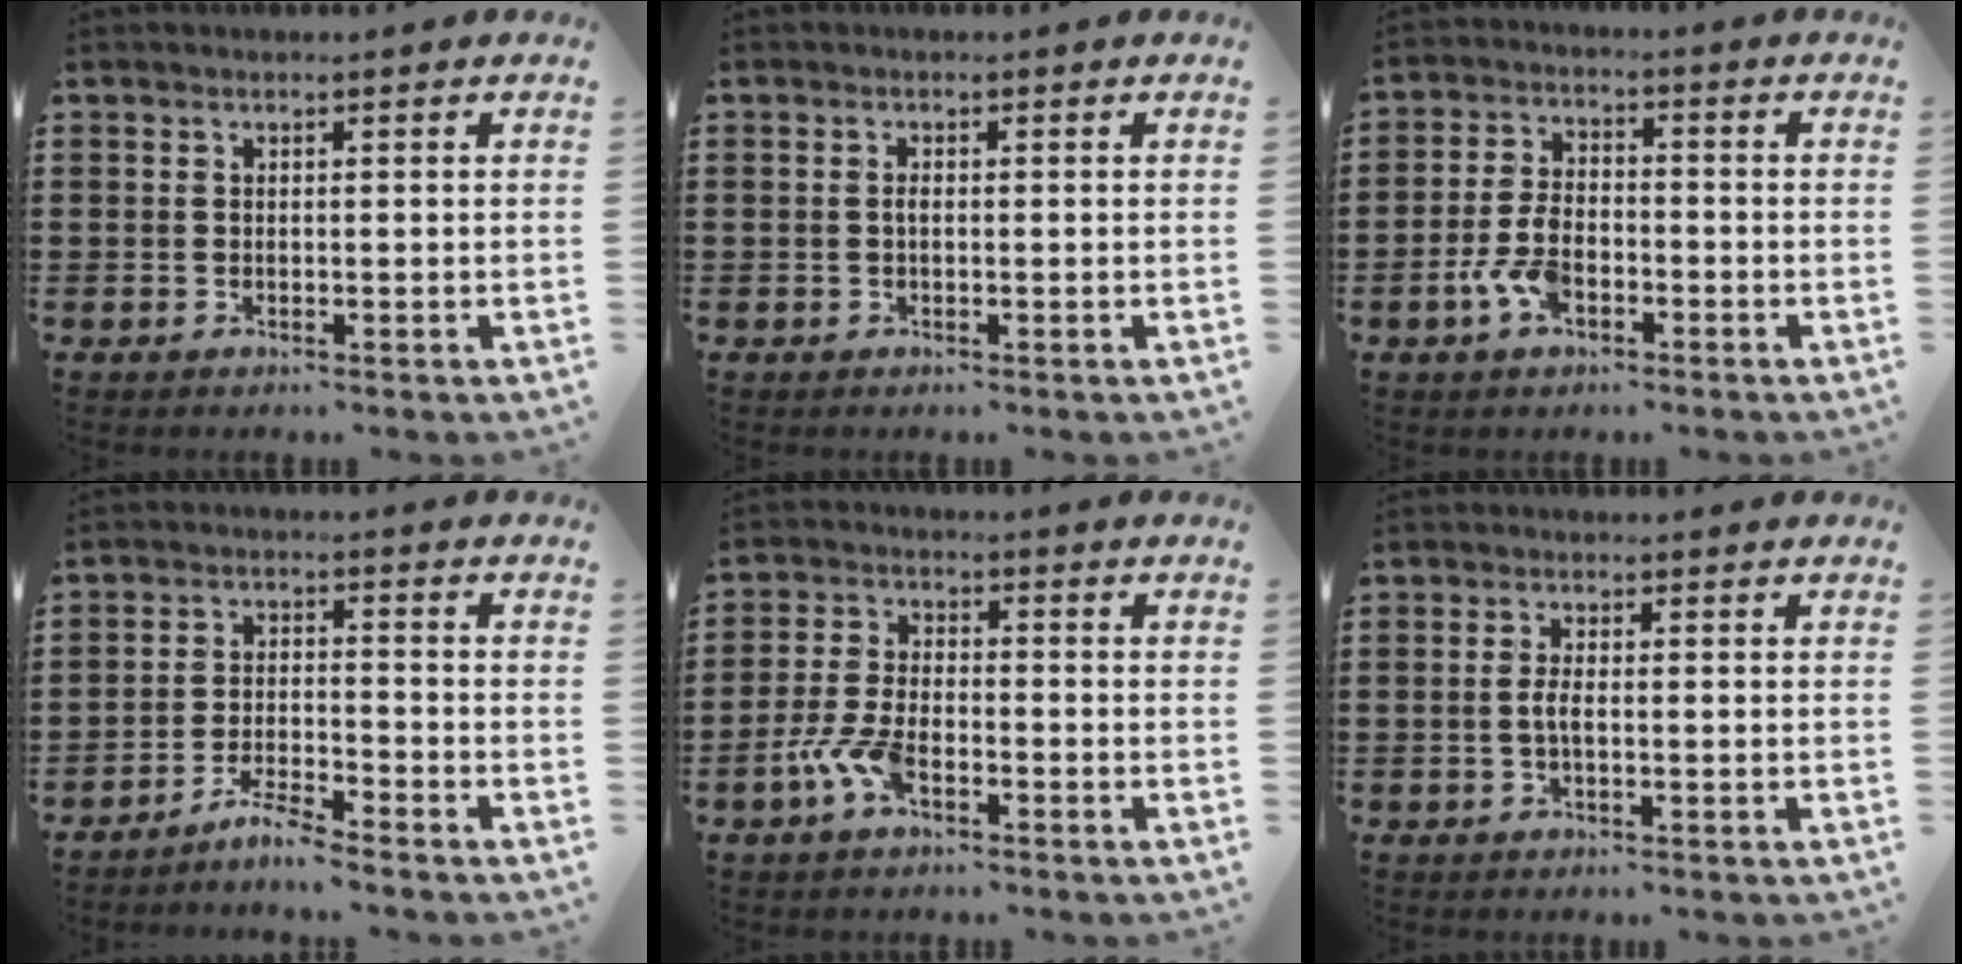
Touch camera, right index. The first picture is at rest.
{"total": 0.9, "force": [-0.1, 0.3, 0.8], "torque": [-0.018, -0.001, -0.003]}
{"total": 6.1, "force": [-2.7, 3.3, 4.4], "torque": [-0.107, 0.001, -0.055]}
{"total": 3.9, "force": [-3.8, -0.2, 1.0], "torque": [-0.027, 0.004, -0.077]}
{"total": 6.0, "force": [-3.2, 2.4, 4.6], "torque": [-0.115, -0.004, -0.065]}
{"total": 2.1, "force": [-0.5, 0.5, 2.0], "torque": [-0.051, -0.005, -0.014]}